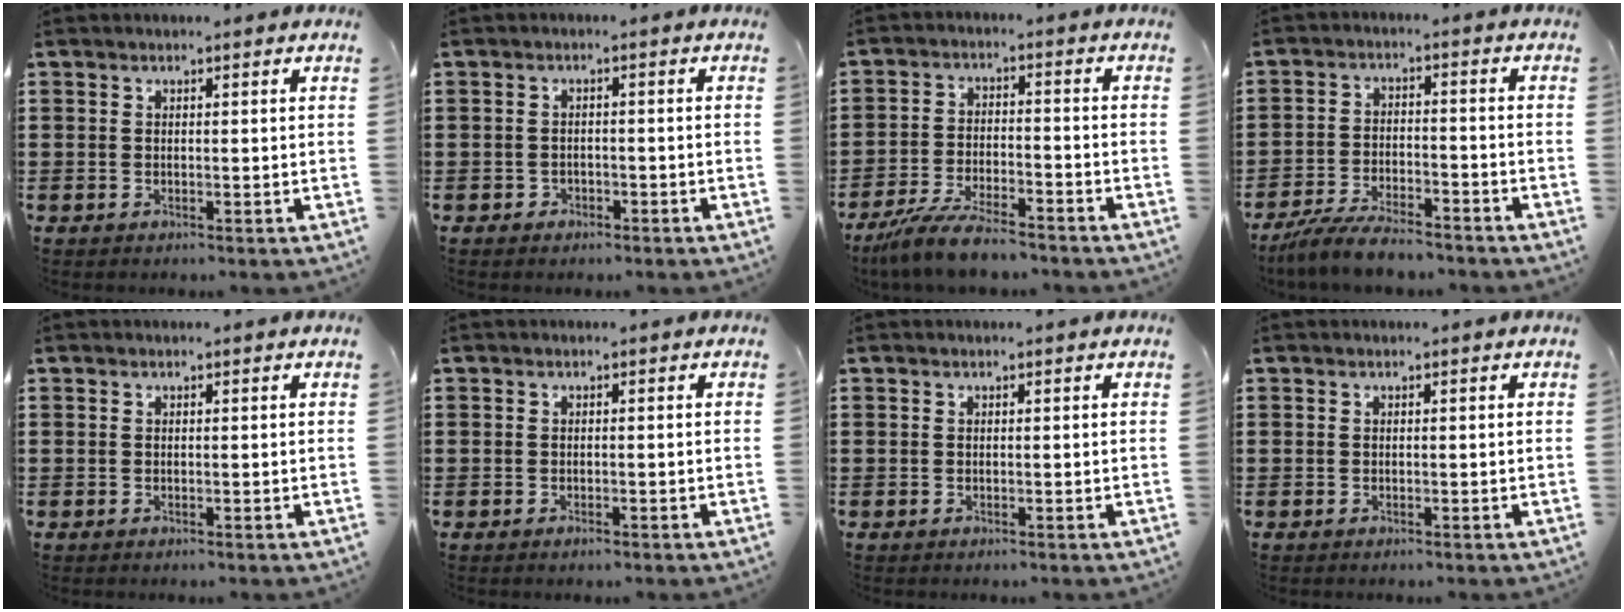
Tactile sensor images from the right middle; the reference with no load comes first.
{"total": 1.2, "force": [-1.0, 0.7, 0.1], "torque": [-0.007, 0.000, -0.023]}
{"total": 7.0, "force": [-6.2, 0.9, 3.1], "torque": [-0.072, -0.003, -0.118]}
{"total": 6.3, "force": [-5.7, 0.9, 2.3], "torque": [-0.055, -0.001, -0.111]}
{"total": 0.0}
{"total": 0.5, "force": [-0.5, 0.2, 0.2], "torque": [-0.006, -0.003, -0.009]}
{"total": 0.0}
{"total": 0.0}